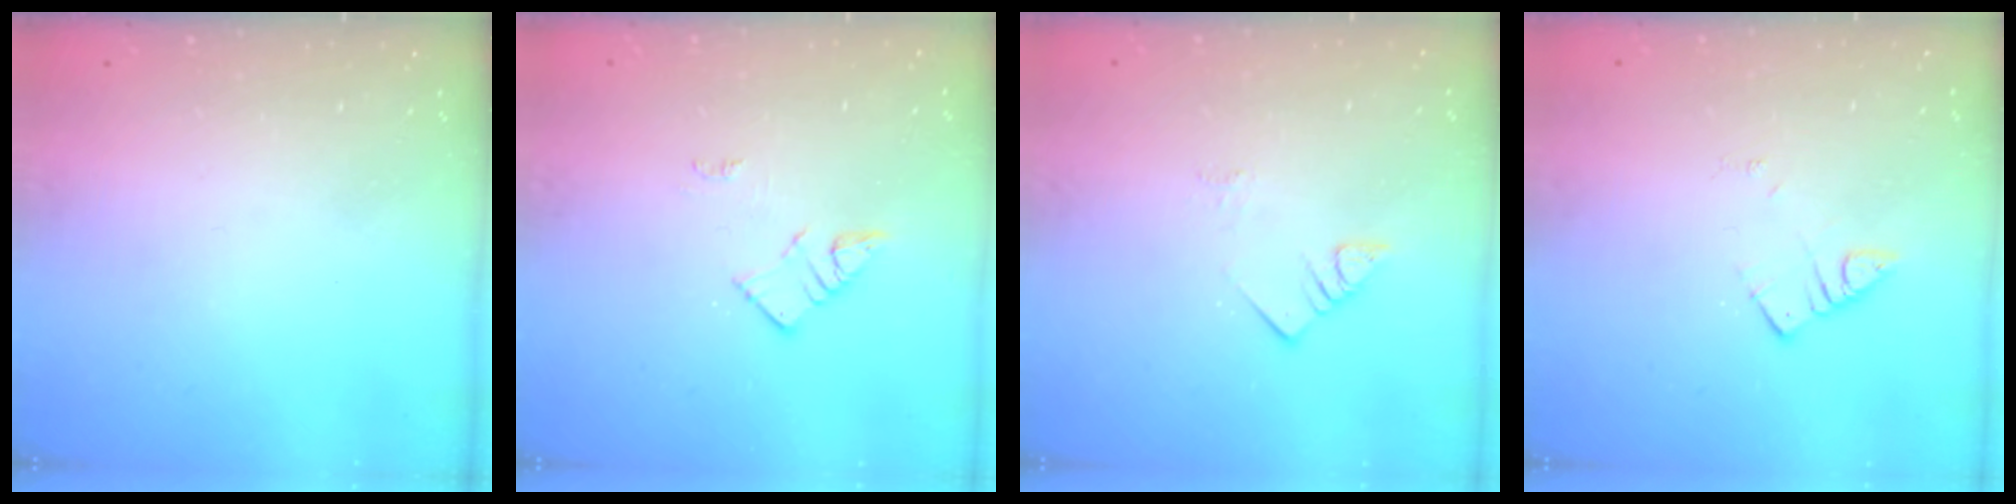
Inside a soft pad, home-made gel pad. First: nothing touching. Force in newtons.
{"total": 4.6, "press": 4.6, "slide": 0.3}
{"total": 3.6, "press": 3.6, "slide": 0.6}
{"total": 2.6, "press": 2.6, "slide": 0.1}